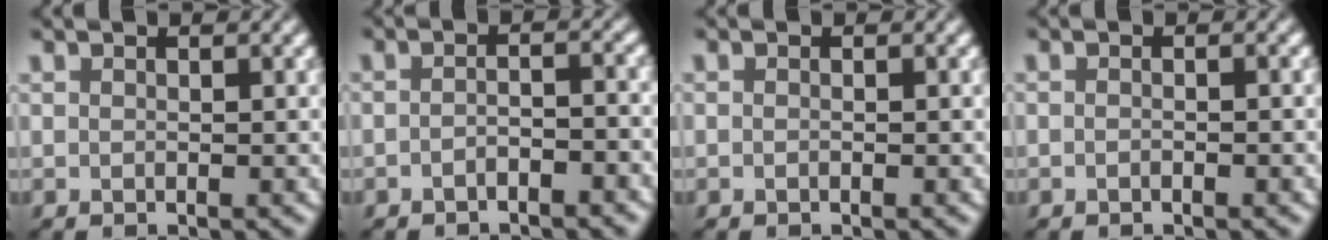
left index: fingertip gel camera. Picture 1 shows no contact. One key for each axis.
{"total": 2.0, "fx": -1.4, "fy": 0.6, "fz": 1.4, "tx": -0.024, "ty": 0.003, "tz": -0.028}
{"total": 0.0}
{"total": 1.0, "fx": -0.3, "fy": 0.4, "fz": 0.8, "tx": -0.009, "ty": -0.003, "tz": -0.012}